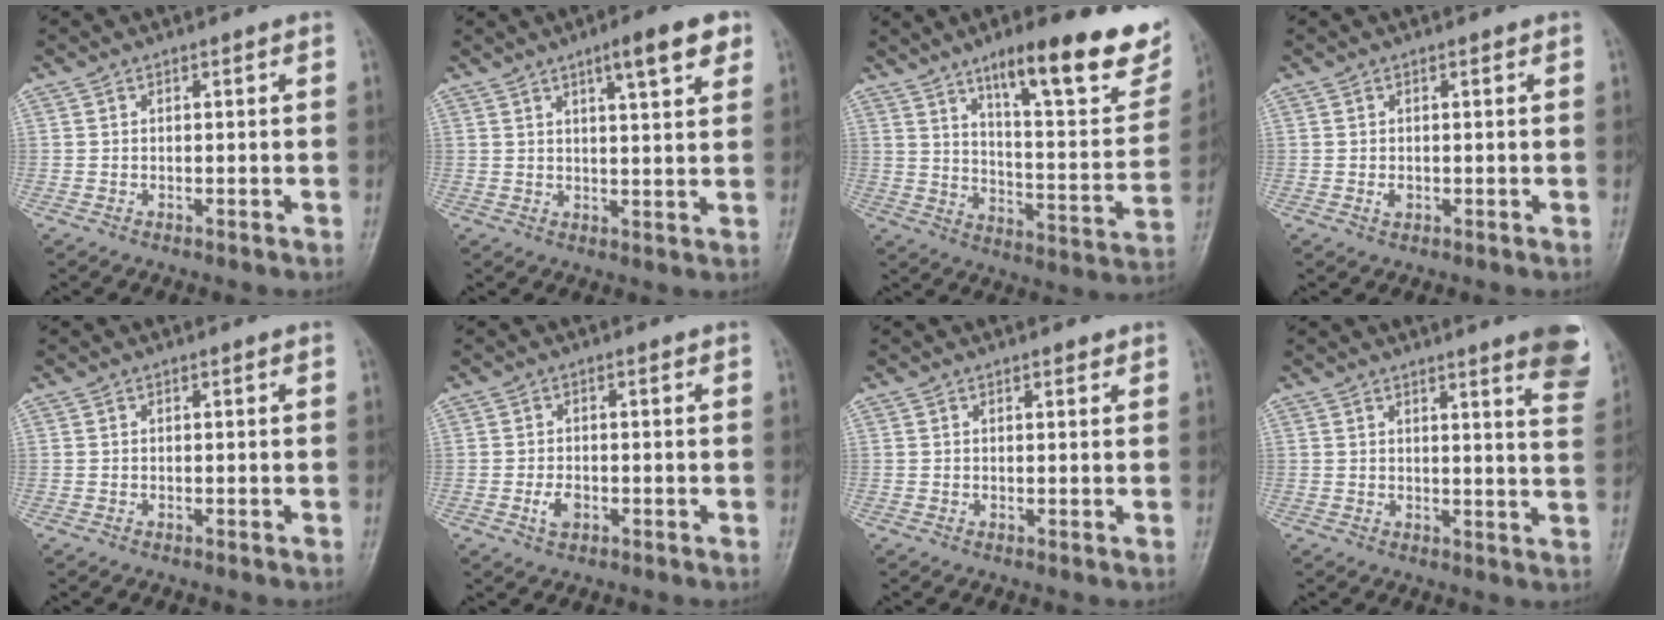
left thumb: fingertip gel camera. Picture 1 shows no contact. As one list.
[{"total": 7.7, "force": [4.3, 1.7, 6.1], "torque": [-0.077, -0.017, 0.060]}, {"total": 23.5, "force": [14.5, 6.0, 17.4], "torque": [-0.205, -0.060, 0.217]}, {"total": 1.2, "force": [-0.1, 0.9, 0.8], "torque": [-0.009, -0.001, -0.001]}, {"total": 0.0}, {"total": 2.7, "force": [-0.9, 1.7, 1.9], "torque": [-0.034, 0.001, -0.017]}, {"total": 1.2, "force": [0.9, 0.5, 0.7], "torque": [-0.005, -0.004, 0.009]}, {"total": 9.7, "force": [6.5, 1.3, 7.1], "torque": [-0.064, -0.031, 0.061]}]